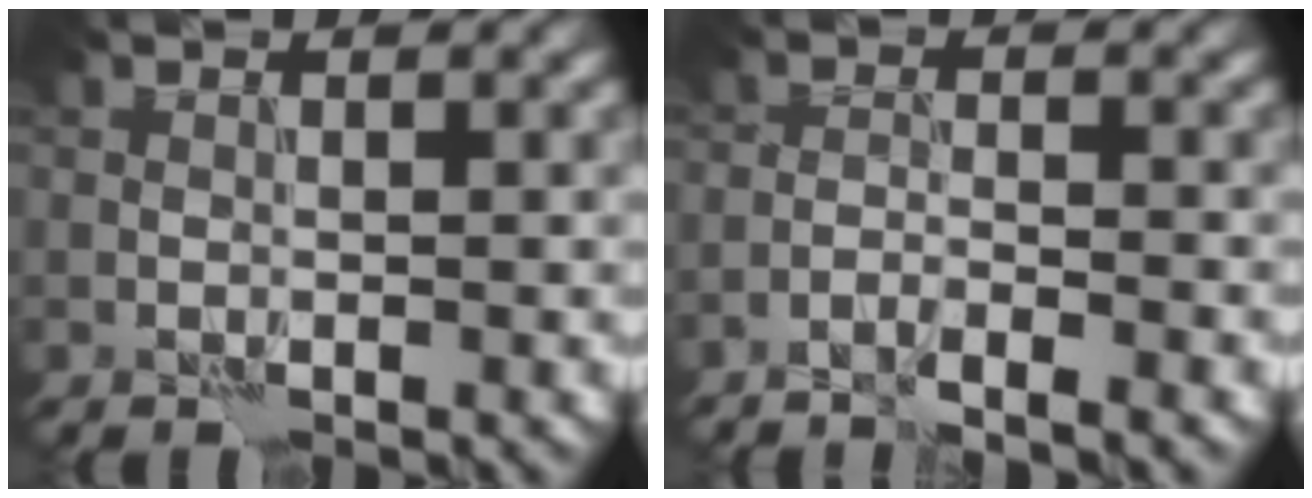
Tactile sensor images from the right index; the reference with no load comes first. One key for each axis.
{"total": 2.1, "fx": -1.9, "fy": -0.1, "fz": 0.9, "tx": -0.016, "ty": 0.003, "tz": -0.039}